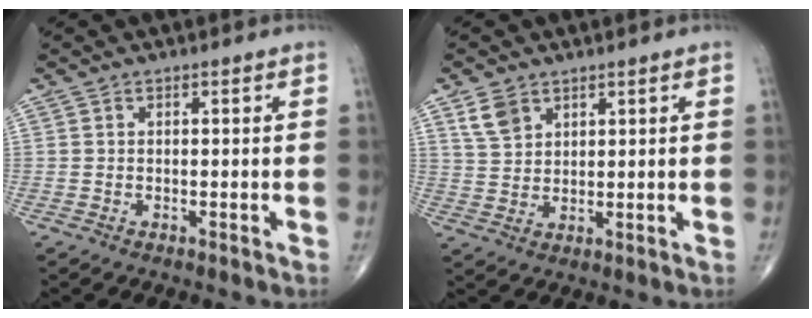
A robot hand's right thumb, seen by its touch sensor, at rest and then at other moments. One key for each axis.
{"total": 4.9, "fx": 3.0, "fy": 3.2, "fz": 2.1, "tx": -0.029, "ty": -0.011, "tz": 0.065}